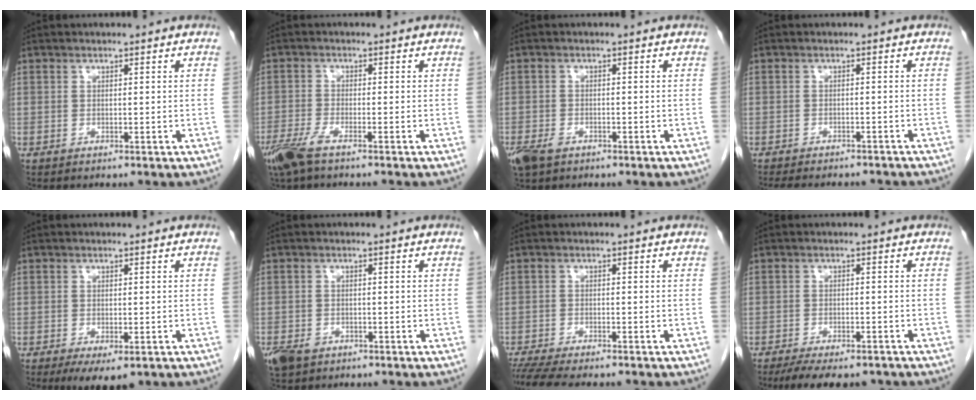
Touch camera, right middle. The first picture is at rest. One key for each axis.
{"total": 5.1, "fx": -3.6, "fy": 0.7, "fz": 3.4, "tx": -0.073, "ty": -0.013, "tz": -0.072}
{"total": 4.5, "fx": -2.9, "fy": 2.5, "fz": 2.3, "tx": -0.049, "ty": -0.006, "tz": -0.048}
{"total": 12.9, "fx": -11.3, "fy": 3.4, "fz": 5.2, "tx": -0.087, "ty": -0.006, "tz": -0.133}
{"total": 5.0, "fx": -2.8, "fy": 1.9, "fz": 3.7, "tx": -0.054, "ty": -0.012, "tz": -0.037}
{"total": 4.4, "fx": -2.7, "fy": 2.9, "fz": 1.8, "tx": -0.033, "ty": -0.002, "tz": -0.041}
{"total": 9.3, "fx": -8.1, "fy": 1.2, "fz": 4.4, "tx": -0.064, "ty": -0.011, "tz": -0.123}
{"total": 10.4, "fx": -8.6, "fy": 3.2, "fz": 5.0, "tx": -0.078, "ty": -0.007, "tz": -0.119}